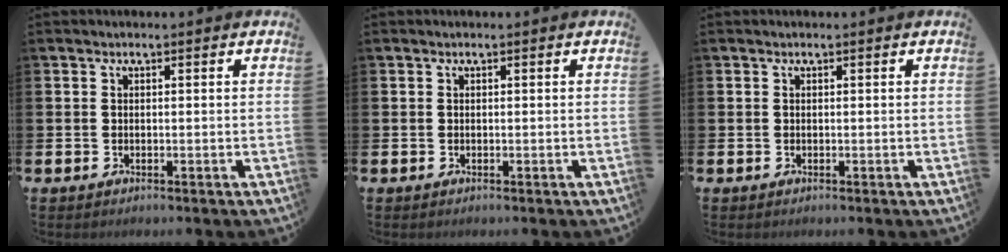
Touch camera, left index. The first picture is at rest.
{"total": 0.0}
{"total": 0.0}